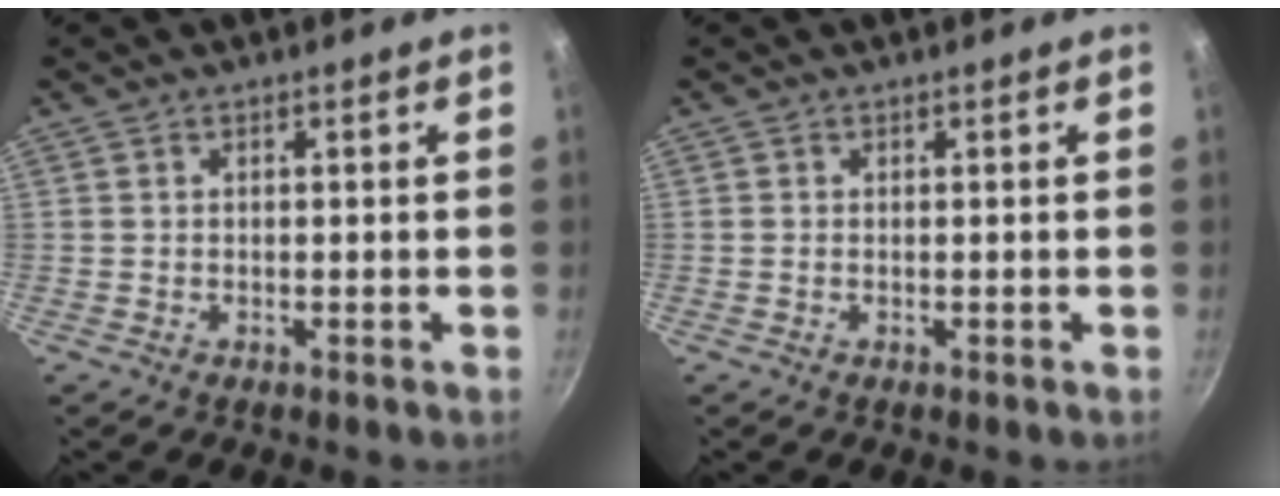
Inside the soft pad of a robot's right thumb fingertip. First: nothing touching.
{"total": 0.0}